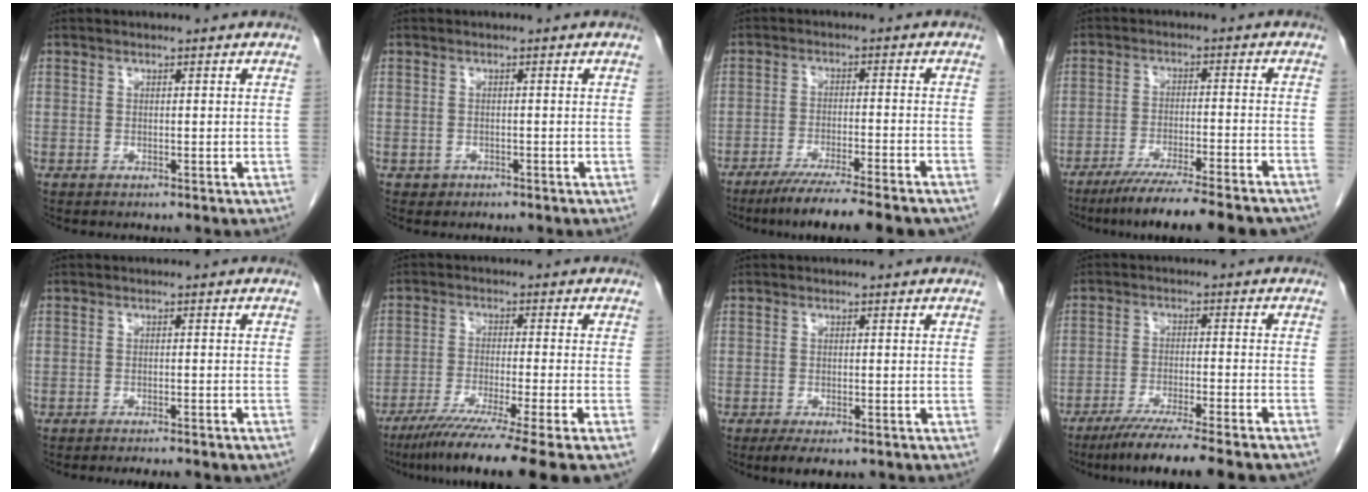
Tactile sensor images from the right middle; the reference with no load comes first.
{"total": 0.9, "force": [-0.5, 0.8, 0.0], "torque": [-0.004, 0.003, -0.006]}
{"total": 12.3, "force": [-10.2, 0.1, 6.8], "torque": [-0.090, -0.027, -0.155]}
{"total": 15.3, "force": [-13.1, 0.4, 7.9], "torque": [-0.103, -0.029, -0.194]}
{"total": 5.6, "force": [-4.9, 0.5, 2.7], "torque": [-0.029, -0.005, -0.060]}
{"total": 14.8, "force": [-11.0, -1.7, 9.7], "torque": [-0.138, -0.050, -0.171]}
{"total": 4.4, "force": [-3.2, 1.4, 2.6], "torque": [-0.037, -0.009, -0.046]}
{"total": 12.1, "force": [-10.0, -0.6, 6.7], "torque": [-0.087, -0.032, -0.152]}